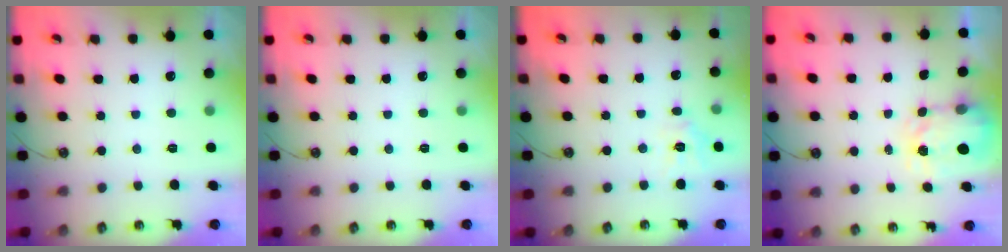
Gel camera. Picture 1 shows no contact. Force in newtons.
{"total": 0.0}
{"total": 6.8, "press": 6.7, "slide": 0.4}
{"total": 3.8, "press": 3.7, "slide": 0.5}